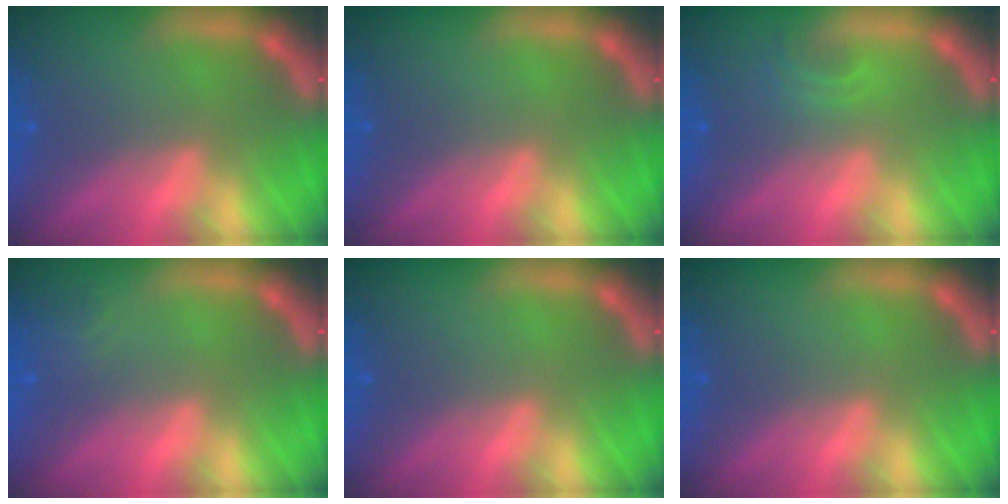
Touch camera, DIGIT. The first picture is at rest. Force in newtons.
{"total": 0.0}
{"total": 1.4}
{"total": 1.4}
{"total": 0.0}
{"total": 0.0}